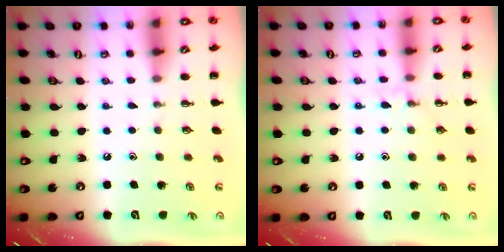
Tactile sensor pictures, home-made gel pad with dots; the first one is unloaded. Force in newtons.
{"total": 4.9, "press": 4.7, "slide": 1.5}